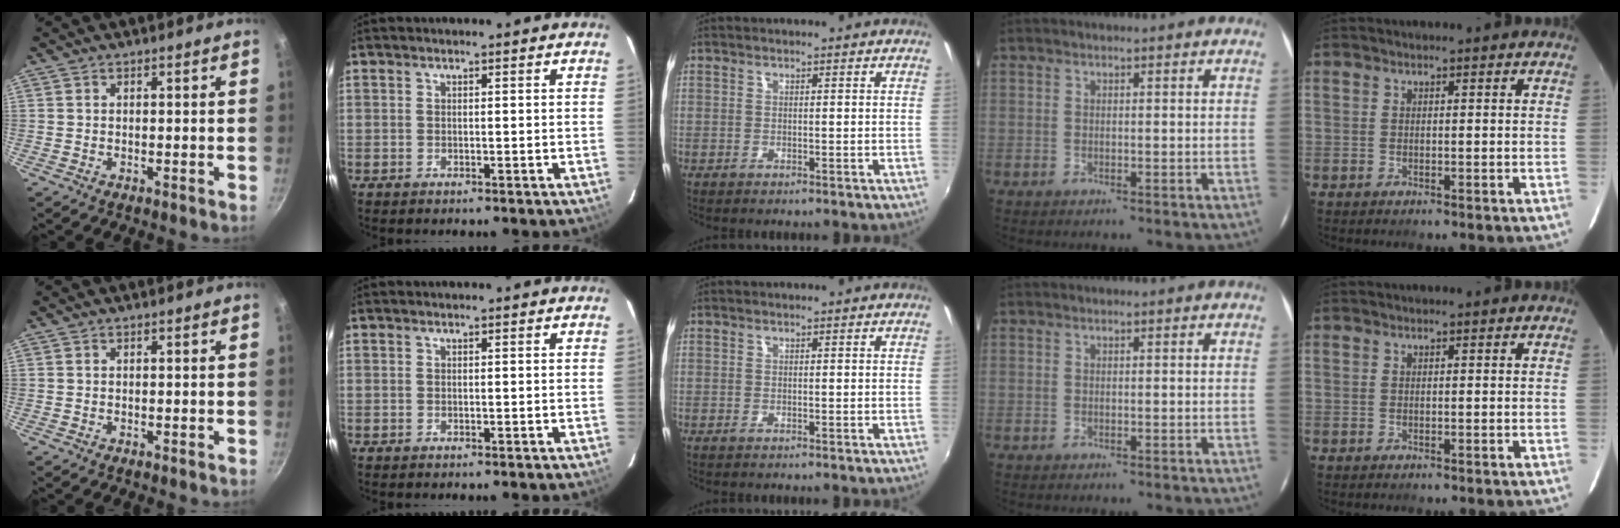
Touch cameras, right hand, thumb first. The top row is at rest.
{}